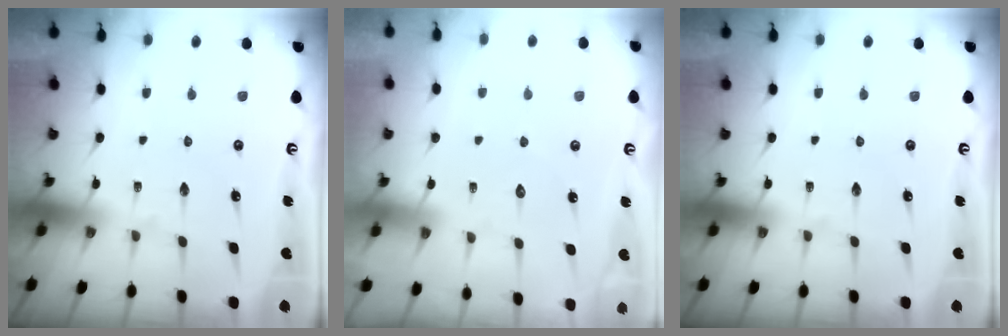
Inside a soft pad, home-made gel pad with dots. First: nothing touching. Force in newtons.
{"total": 4.2, "press": 4.1, "slide": 0.5}
{"total": 0.0}